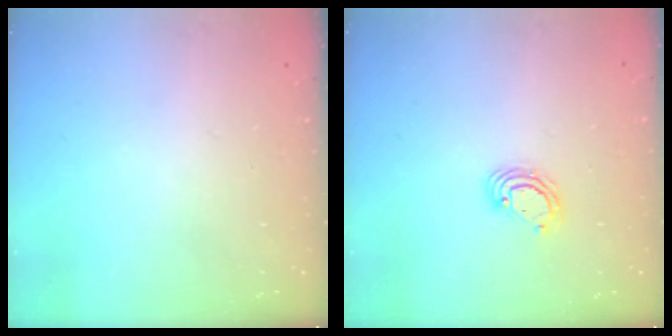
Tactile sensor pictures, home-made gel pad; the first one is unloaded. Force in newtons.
{"total": 4.5, "press": 4.5, "slide": 0.1}